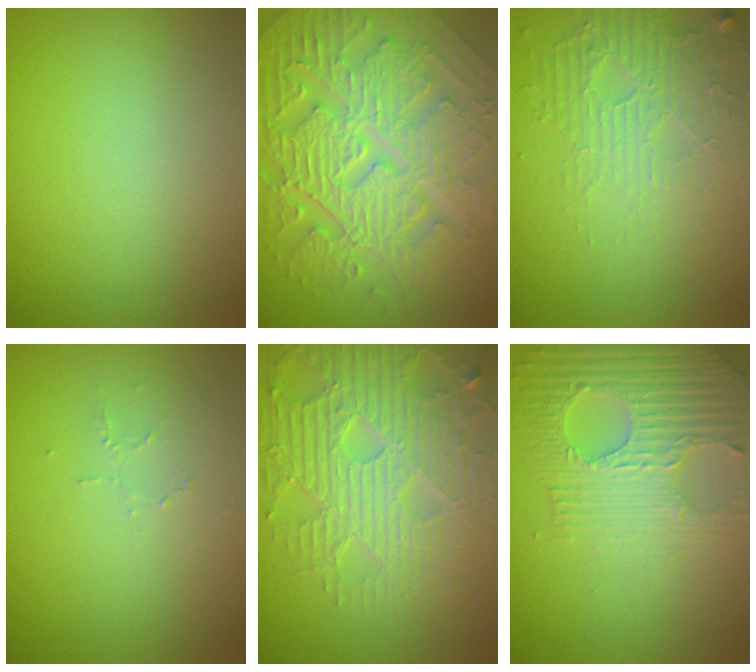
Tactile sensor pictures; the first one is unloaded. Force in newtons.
{"total": 11.1, "press": 7.6, "slide": 8.1}
{"total": 4.0, "press": 2.9, "slide": 2.8}
{"total": 0.7, "press": 0.4, "slide": 0.6}
{"total": 7.6, "press": 5.9, "slide": 4.7}
{"total": 6.4, "press": 5.0, "slide": 3.9}